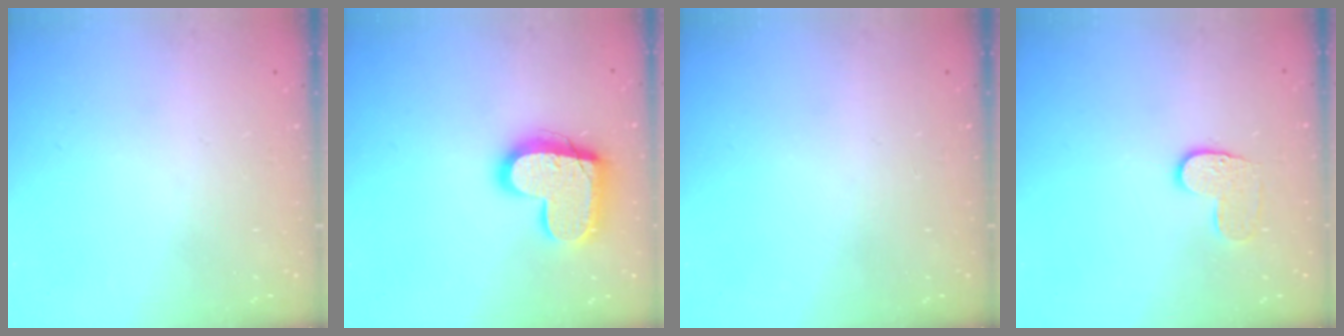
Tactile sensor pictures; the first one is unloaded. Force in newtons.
{"total": 17.3, "press": 17.3, "slide": 1.2}
{"total": 0.0}
{"total": 6.4, "press": 6.4, "slide": 0.4}